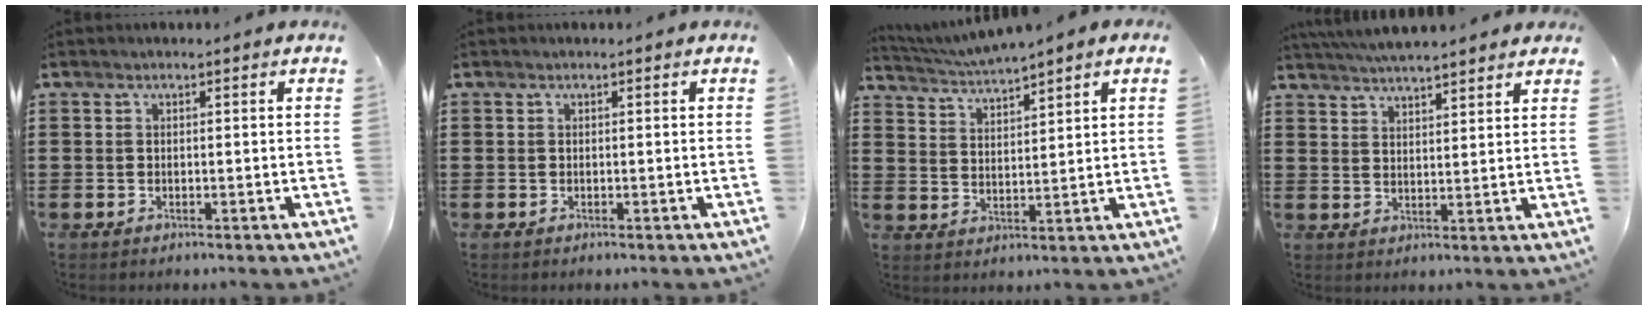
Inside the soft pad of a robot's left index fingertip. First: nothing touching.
{"total": 0.0}
{"total": 3.3, "force": [3.1, -0.2, 1.1], "torque": [-0.033, -0.015, 0.053]}
{"total": 4.6, "force": [4.4, 0.1, 1.3], "torque": [-0.038, -0.012, 0.080]}